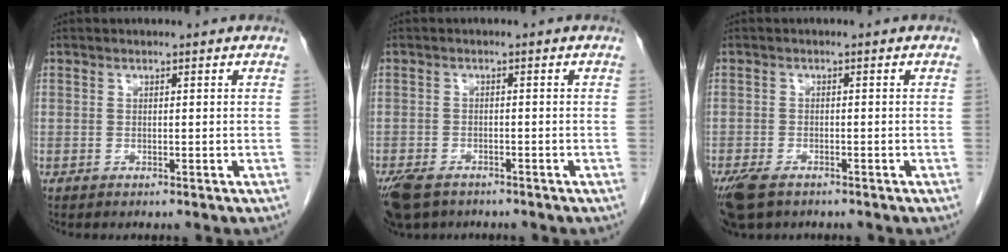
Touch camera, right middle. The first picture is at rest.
{"total": 7.4, "force": [-5.4, 3.6, 3.5], "torque": [-0.069, -0.010, -0.086]}
{"total": 5.9, "force": [-4.2, 2.6, 3.2], "torque": [-0.065, -0.012, -0.069]}